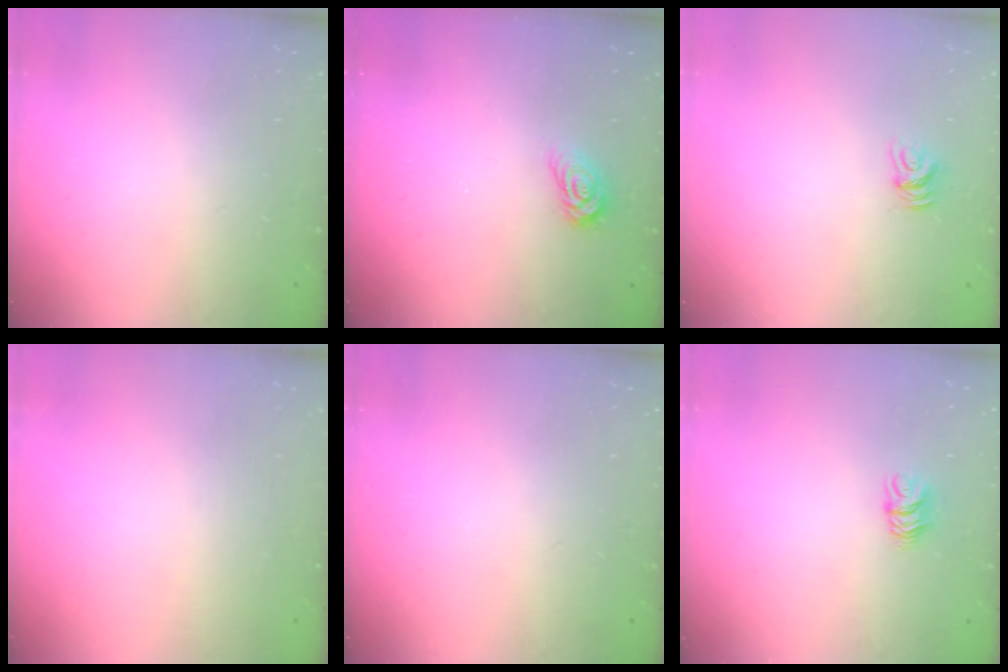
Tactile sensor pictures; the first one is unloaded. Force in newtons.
{"total": 3.8, "press": 3.8, "slide": 0.4}
{"total": 6.1, "press": 6.1, "slide": 0.3}
{"total": 0.0}
{"total": 0.0}
{"total": 5.5, "press": 5.5, "slide": 0.2}